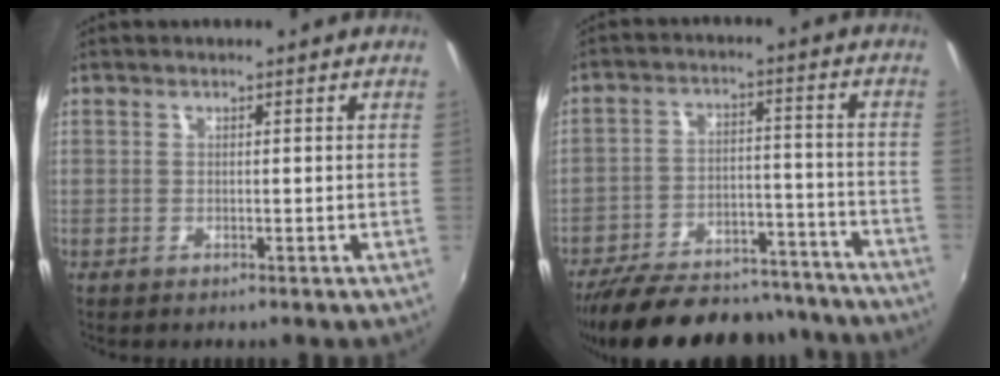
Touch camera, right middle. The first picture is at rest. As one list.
[{"total": 27.3, "force": [-23.4, 9.5, 10.4], "torque": [-0.207, 0.015, -0.310]}]